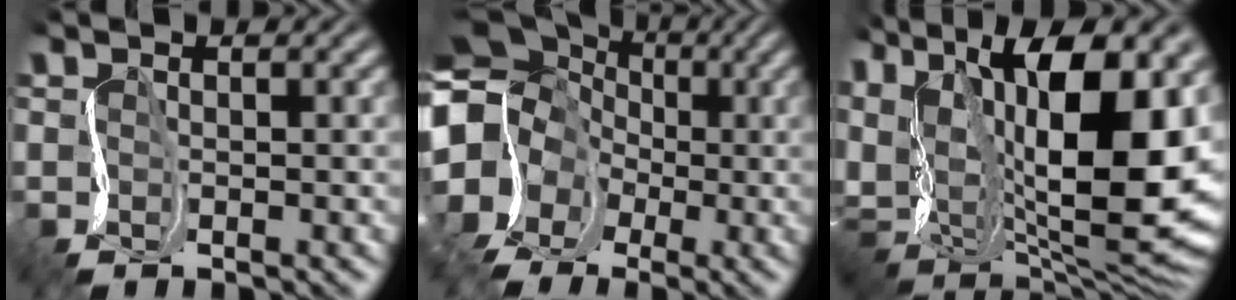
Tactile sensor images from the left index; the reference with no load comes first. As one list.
[{"total": 13.1, "force": [-1.0, 11.6, 5.9], "torque": [-0.129, 0.002, -0.052]}, {"total": 18.9, "force": [5.2, 9.4, 15.5], "torque": [-0.247, 0.026, 0.105]}]